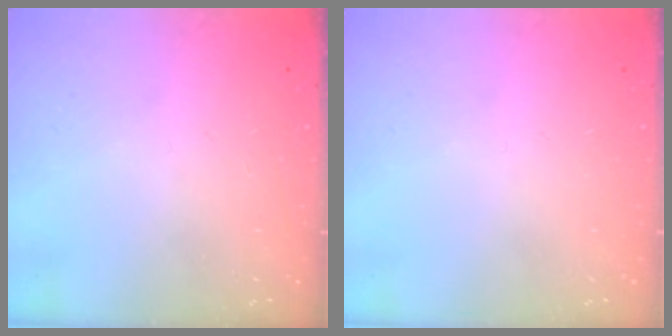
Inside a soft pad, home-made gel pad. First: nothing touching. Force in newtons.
{"total": 0.0}